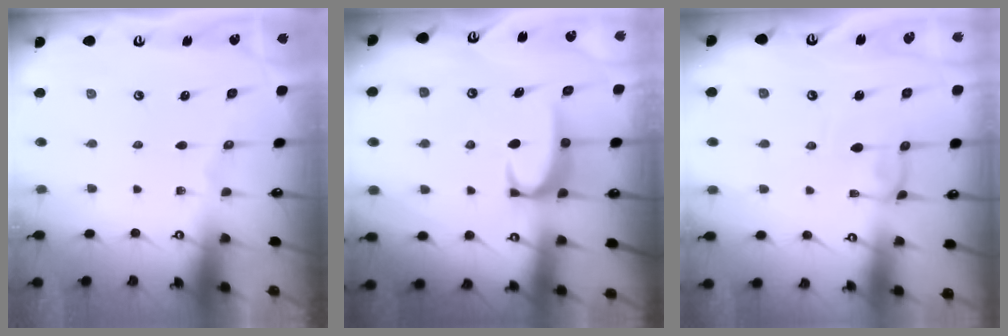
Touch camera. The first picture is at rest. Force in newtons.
{"total": 2.8, "press": 2.7, "slide": 0.5}
{"total": 1.1, "press": 1.0, "slide": 0.3}